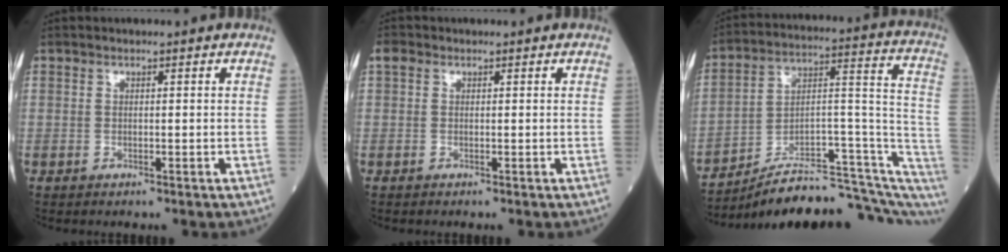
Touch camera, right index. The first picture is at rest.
{"total": 1.2, "force": [0.3, 1.1, 0.5], "torque": [-0.011, 0.014, 0.002]}
{"total": 22.5, "force": [-19.1, 3.7, 11.2], "torque": [-0.110, 0.058, -0.281]}